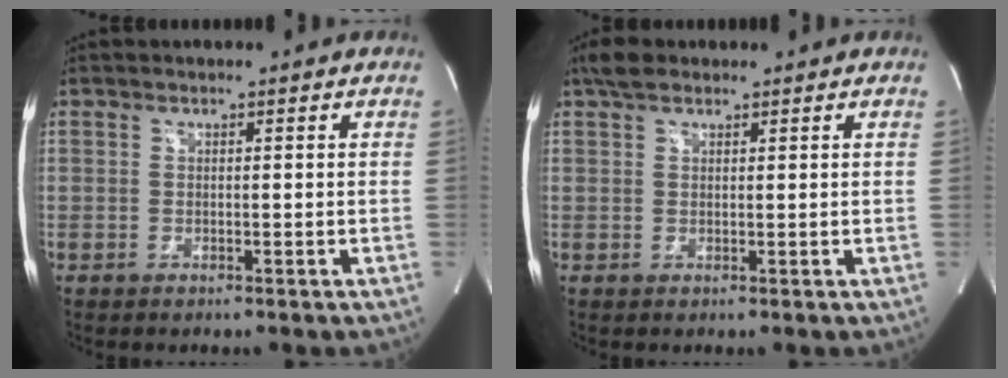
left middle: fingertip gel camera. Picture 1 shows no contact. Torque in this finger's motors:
{"motor_torque": [0.30, -0.20, -0.06, 0.03]}